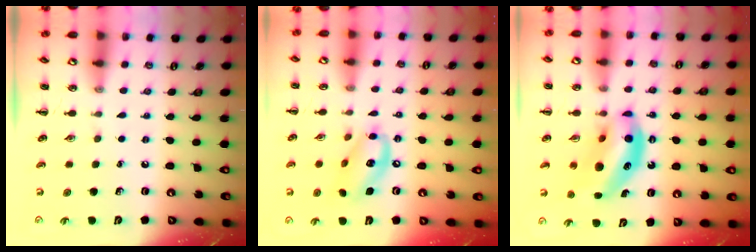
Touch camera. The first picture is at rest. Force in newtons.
{"total": 13.4, "press": 13.1, "slide": 2.8}
{"total": 13.4, "press": 12.9, "slide": 3.5}